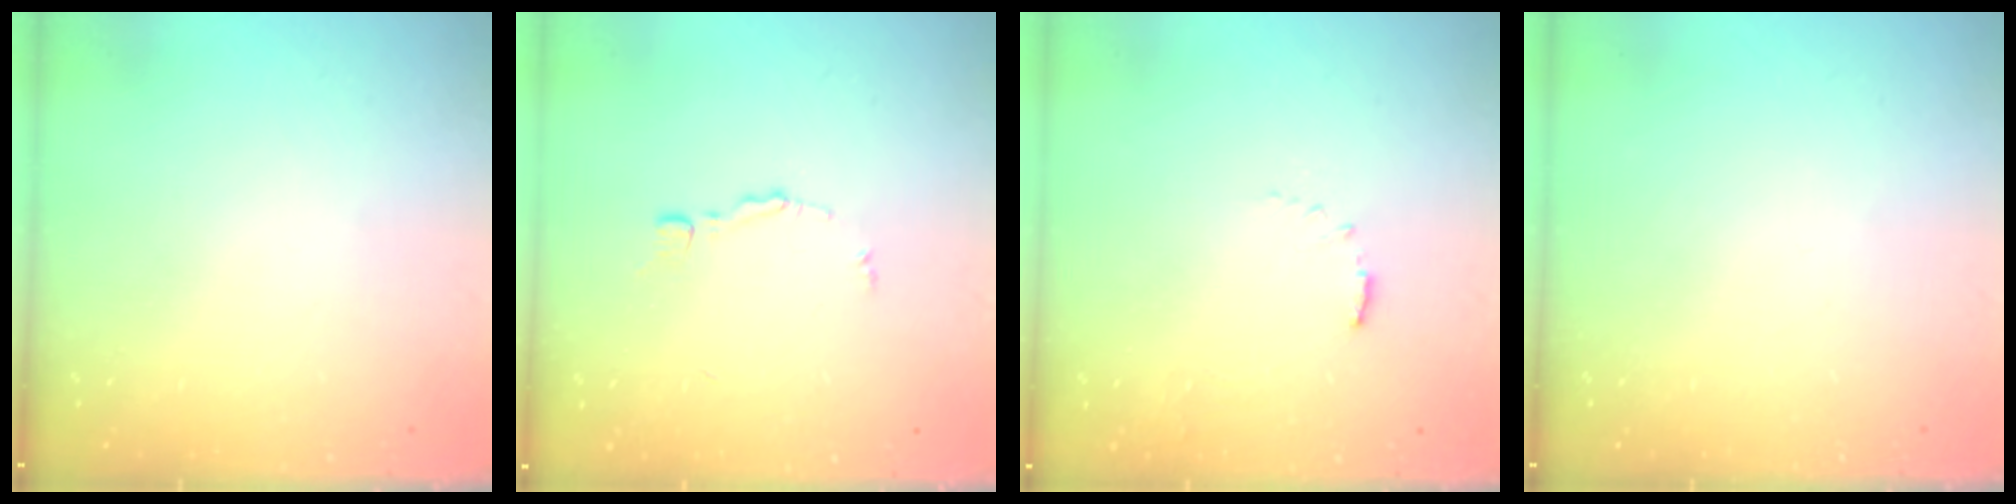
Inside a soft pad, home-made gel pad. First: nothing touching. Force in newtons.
{"total": 4.5, "press": 4.5, "slide": 0.3}
{"total": 3.6, "press": 3.6, "slide": 0.4}
{"total": 0.0}